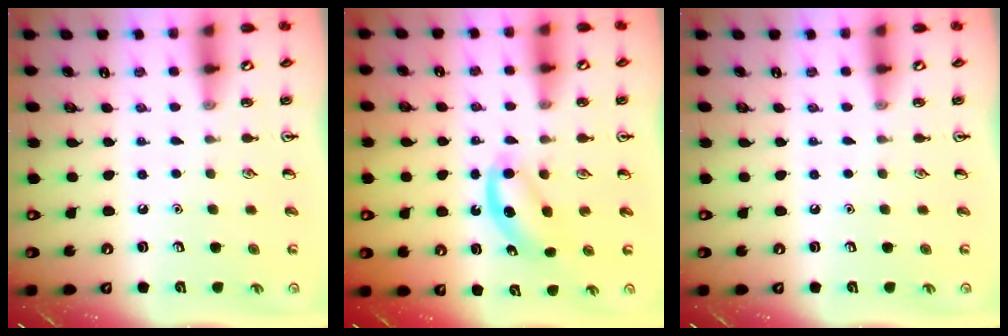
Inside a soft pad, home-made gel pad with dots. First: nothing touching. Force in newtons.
{"total": 4.1, "press": 4.1, "slide": 0.7}
{"total": 0.0}